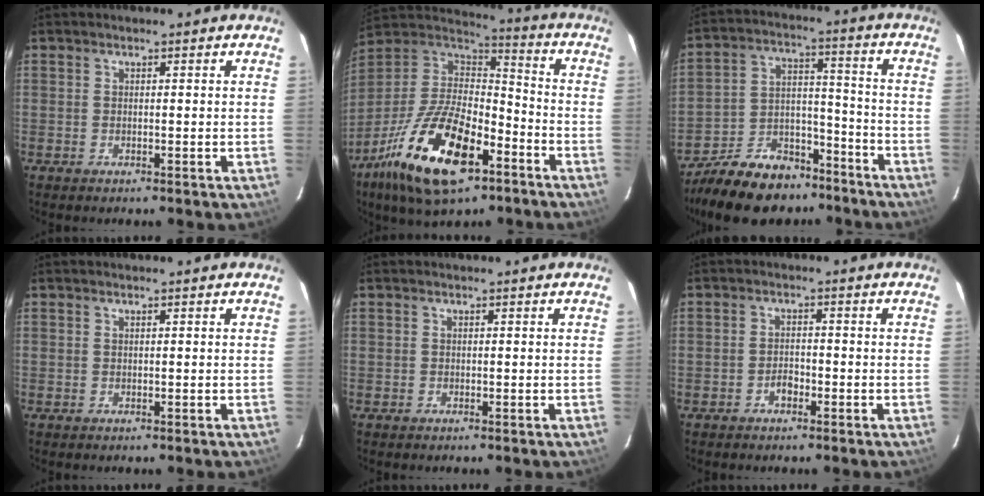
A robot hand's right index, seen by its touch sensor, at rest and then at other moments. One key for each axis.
{"total": 24.3, "fx": -12.9, "fy": 10.5, "fz": 17.8, "tx": -0.361, "ty": -0.033, "tz": -0.224}
{"total": 17.6, "fx": -13.7, "fy": 8.7, "fz": 6.8, "tx": -0.153, "ty": 0.036, "tz": -0.206}
{"total": 0.0}
{"total": 0.0}
{"total": 2.0, "fx": -1.3, "fy": 1.1, "fz": 1.0, "tx": -0.020, "ty": 0.004, "tz": -0.023}